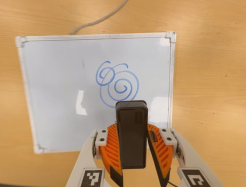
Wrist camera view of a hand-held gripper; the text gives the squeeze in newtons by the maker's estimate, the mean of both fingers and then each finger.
{"total": 6.3, "left": 6.2, "right": 6.4}